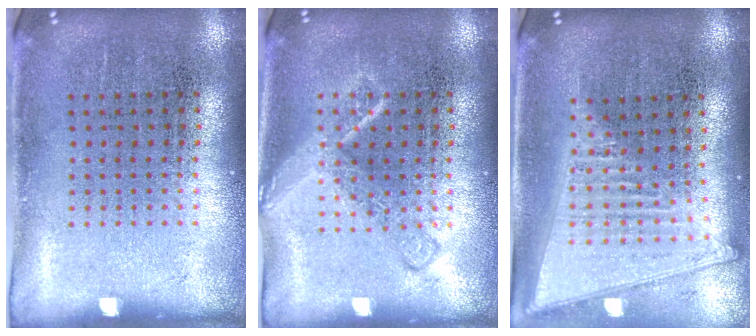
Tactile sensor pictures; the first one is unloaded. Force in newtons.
{"total": 2.2, "press": 2.2, "slide": 0.3}
{"total": 2.0, "press": 1.7, "slide": 1.0}